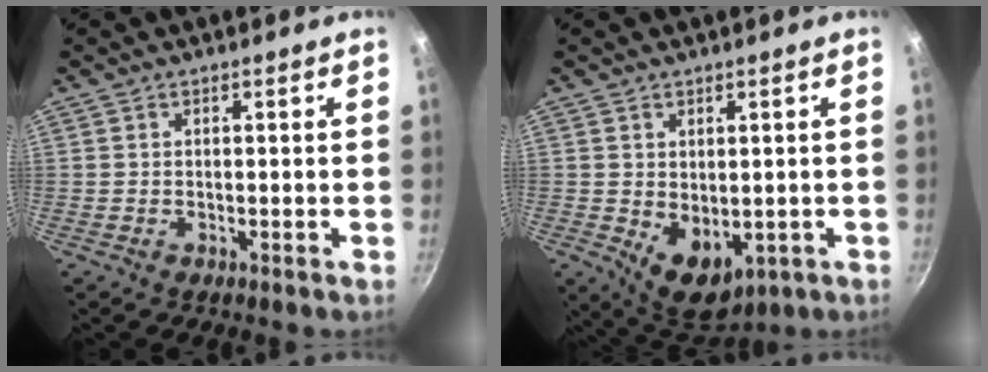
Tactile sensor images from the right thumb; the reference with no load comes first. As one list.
[{"total": 9.0, "force": [-1.9, 5.5, 6.8], "torque": [-0.085, -0.010, -0.006]}]